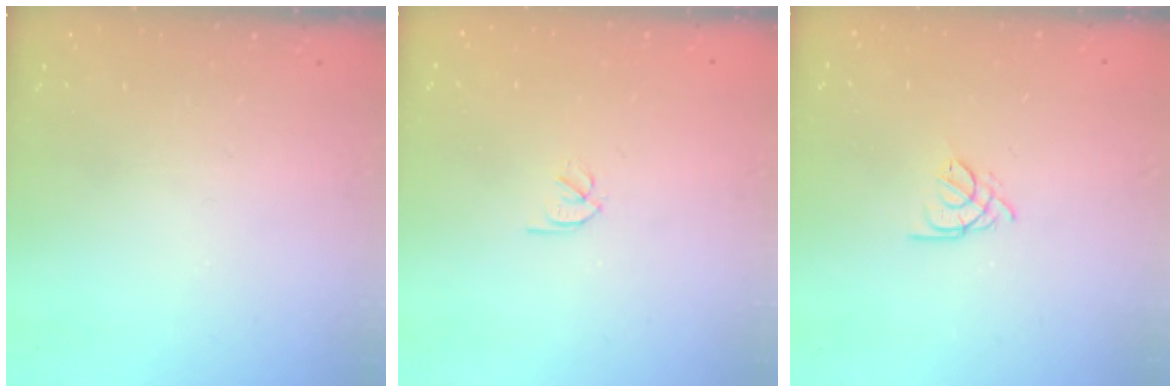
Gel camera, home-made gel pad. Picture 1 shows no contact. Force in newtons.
{"total": 1.8, "press": 1.7, "slide": 0.5}
{"total": 2.7, "press": 2.6, "slide": 0.5}